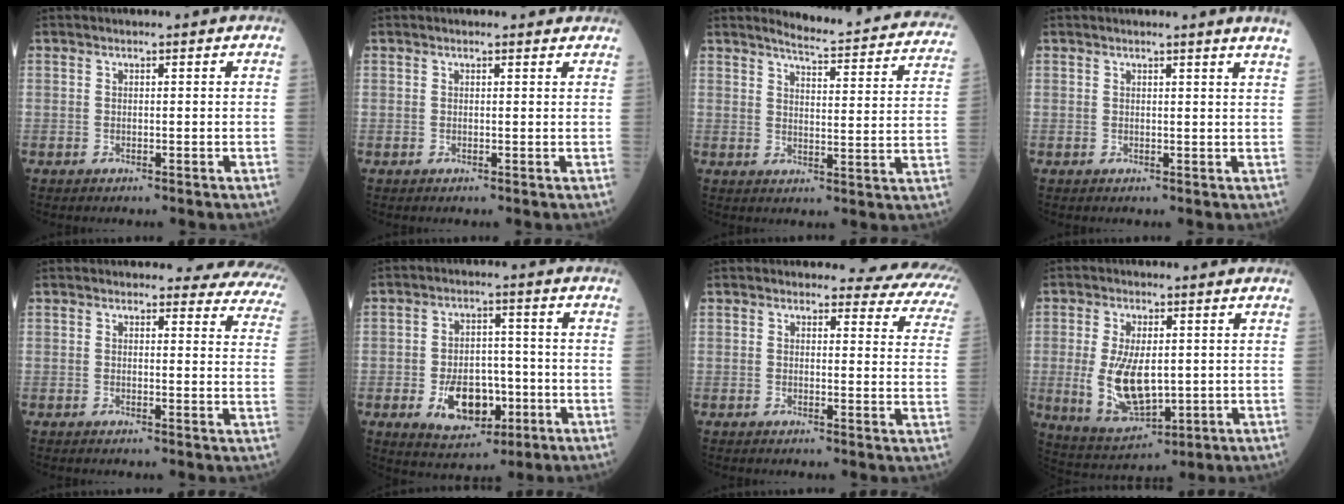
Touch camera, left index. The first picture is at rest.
{"total": 1.8, "force": [1.7, 0.5, 0.3], "torque": [-0.008, 0.004, 0.009]}
{"total": 18.1, "force": [16.8, 1.8, 6.3], "torque": [-0.074, -0.064, 0.184]}
{"total": 3.4, "force": [2.9, -0.9, 1.4], "torque": [-0.019, -0.013, 0.018]}
{"total": 12.8, "force": [12.2, 3.5, 1.5], "torque": [0.036, -0.066, 0.086]}
{"total": 9.4, "force": [-3.2, 5.9, 6.6], "torque": [-0.114, 0.006, -0.046]}
{"total": 10.5, "force": [9.8, 3.4, 1.9], "torque": [0.022, -0.050, 0.063]}
{"total": 10.2, "force": [-0.5, 4.7, 9.0], "torque": [-0.182, -0.009, 0.004]}